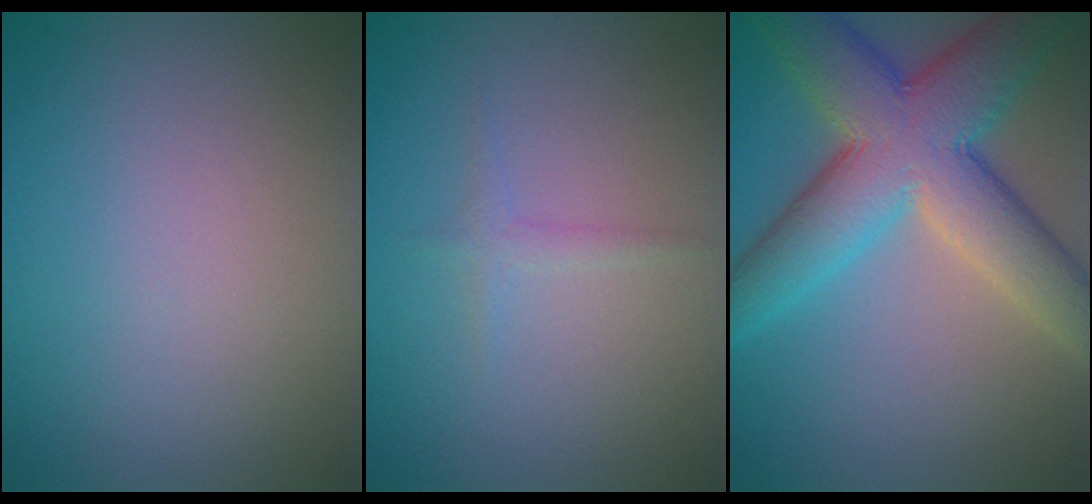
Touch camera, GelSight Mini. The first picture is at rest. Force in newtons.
{"total": 1.0, "press": 1.0, "slide": 0.1}
{"total": 10.2, "press": 10.2, "slide": 0.2}